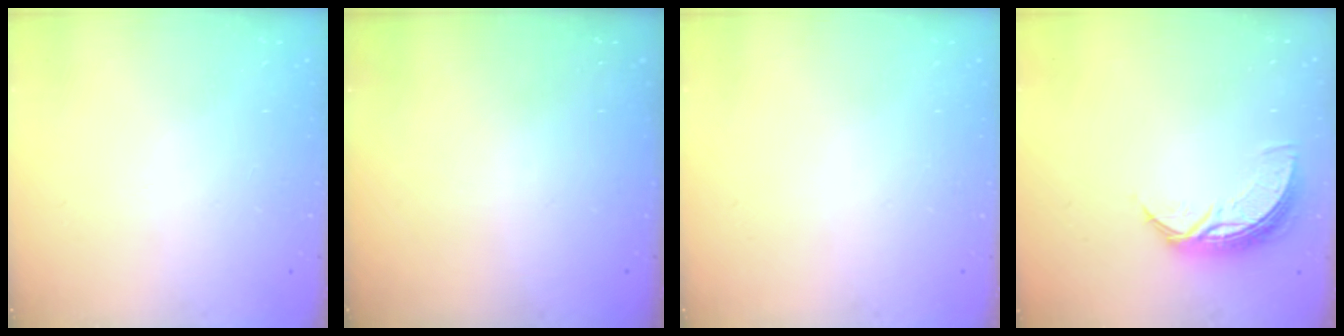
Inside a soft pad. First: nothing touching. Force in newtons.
{"total": 0.0}
{"total": 0.0}
{"total": 8.8, "press": 8.8, "slide": 0.4}